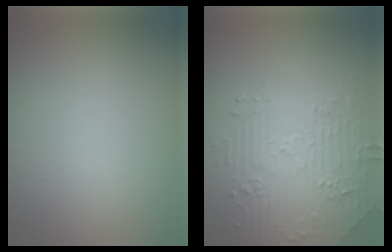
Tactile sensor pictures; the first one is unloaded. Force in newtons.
{"total": 4.4, "press": 4.0, "slide": 1.8}